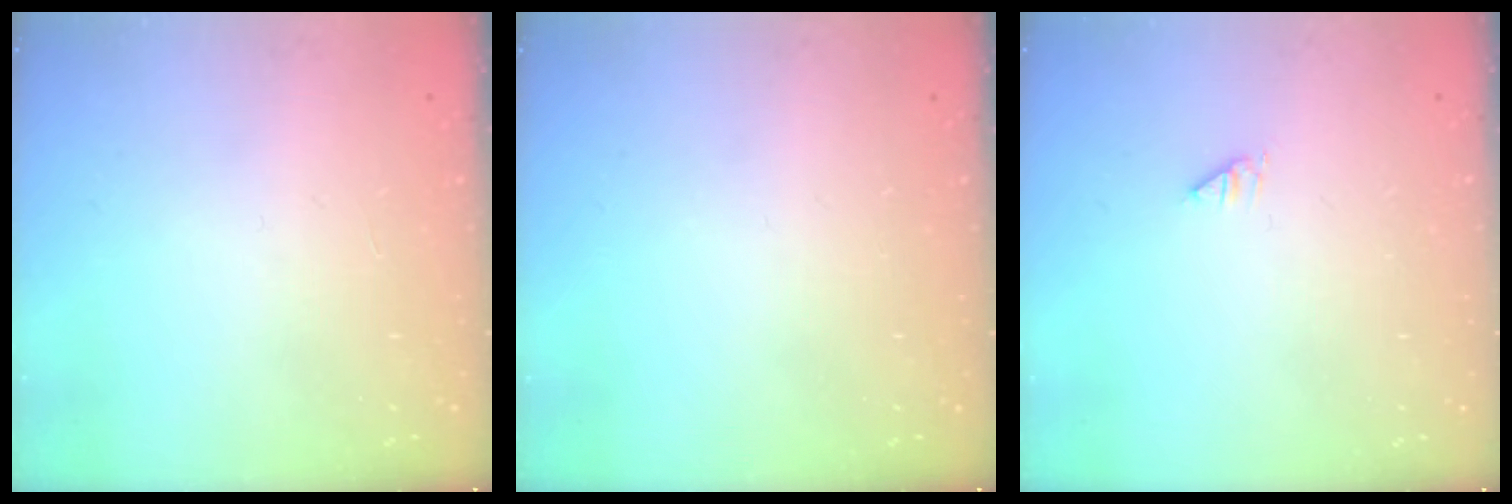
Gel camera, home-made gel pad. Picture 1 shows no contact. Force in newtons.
{"total": 0.0}
{"total": 0.0}